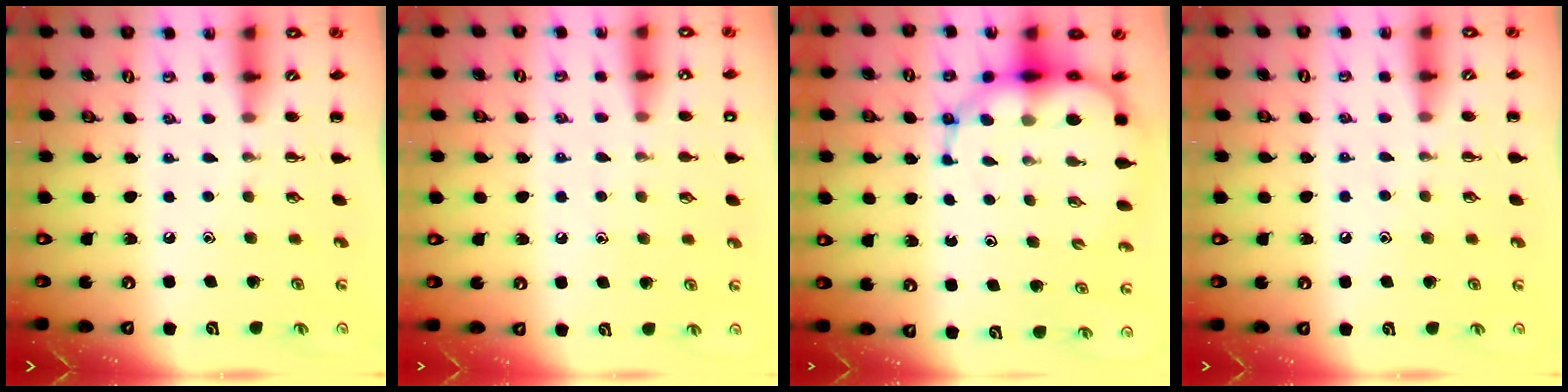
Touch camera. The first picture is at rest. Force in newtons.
{"total": 9.7, "press": 9.6, "slide": 1.8}
{"total": 12.1, "press": 11.7, "slide": 3.3}
{"total": 6.8, "press": 6.6, "slide": 1.7}